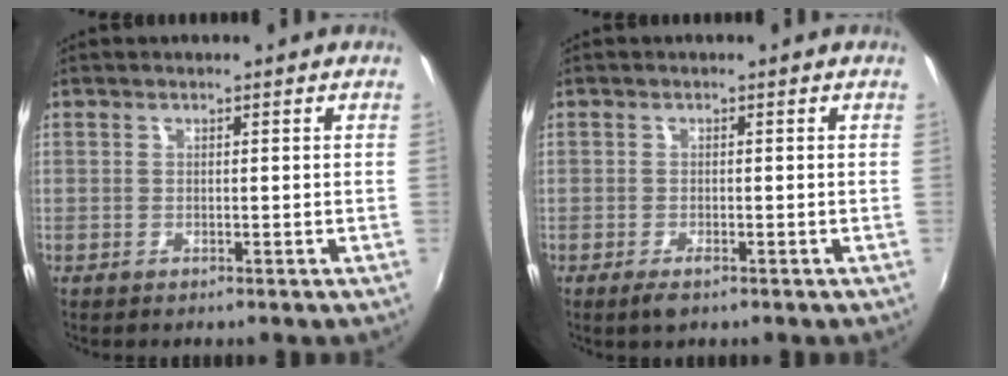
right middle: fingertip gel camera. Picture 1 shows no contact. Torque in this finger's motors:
{"motor_torque": [0.17, -0.24, 0.05, 0.01]}